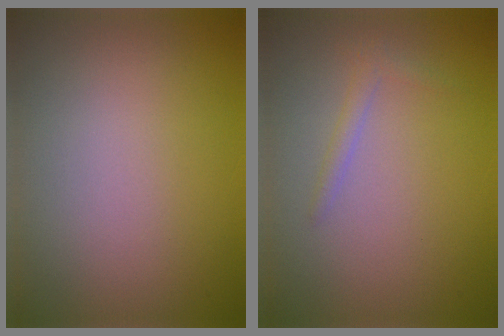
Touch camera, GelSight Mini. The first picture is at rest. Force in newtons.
{"total": 1.1, "press": 1.1, "slide": 0.0}